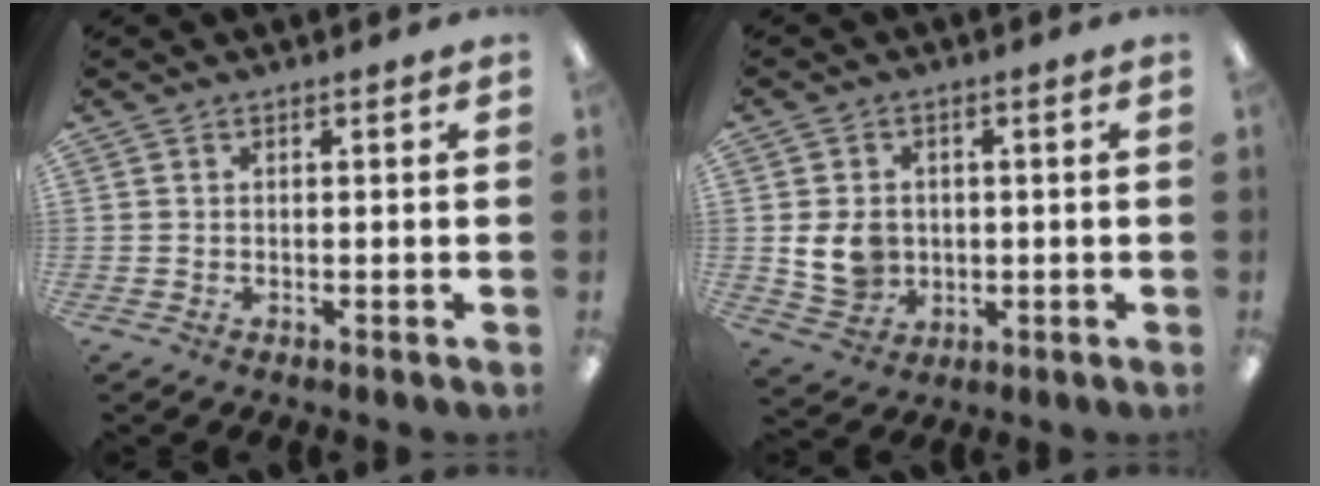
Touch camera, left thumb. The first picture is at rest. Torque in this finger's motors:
{"motor_torque": [0.06, 0.44, 0.16, -0.15, 0.03]}